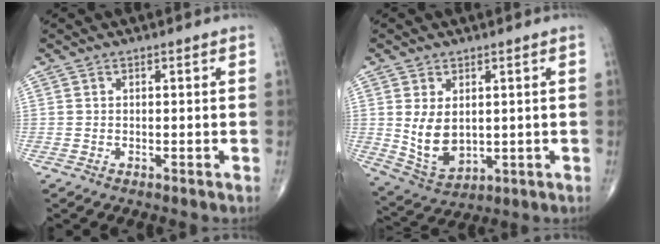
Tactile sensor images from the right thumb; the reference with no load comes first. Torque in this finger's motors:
{"motor_torque": [-0.08, 0.64, 0.78, 0.61, 0.24]}